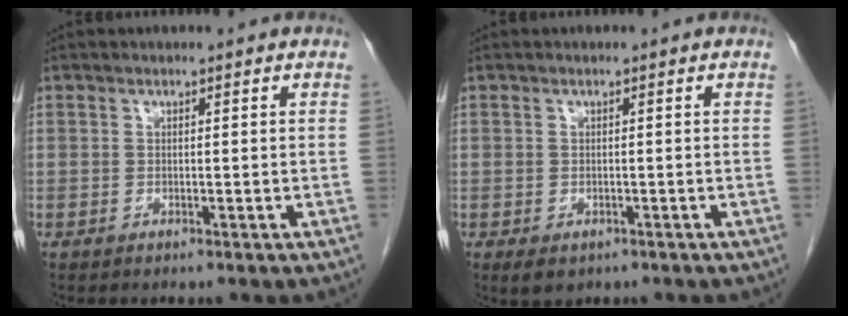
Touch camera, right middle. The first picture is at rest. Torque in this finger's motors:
{"motor_torque": [0.32, -0.13, 0.04, 0.02]}